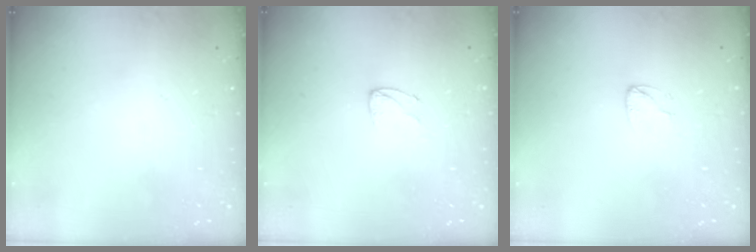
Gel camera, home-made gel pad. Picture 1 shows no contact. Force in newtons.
{"total": 3.7, "press": 3.7, "slide": 0.4}
{"total": 3.5, "press": 3.5, "slide": 0.2}